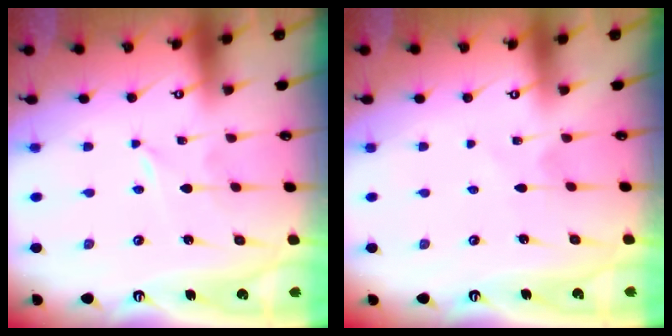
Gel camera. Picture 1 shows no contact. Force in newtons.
{"total": 2.8, "press": 2.8, "slide": 0.3}